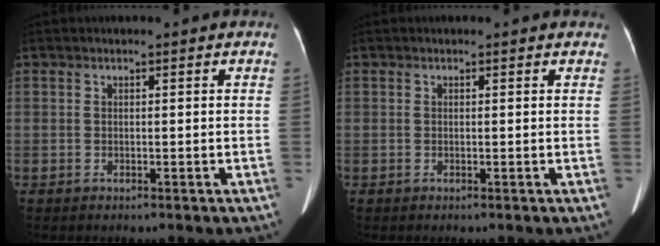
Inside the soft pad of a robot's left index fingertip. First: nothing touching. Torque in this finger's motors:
{"motor_torque": [0.06, -0.07, -0.02, 0.00]}